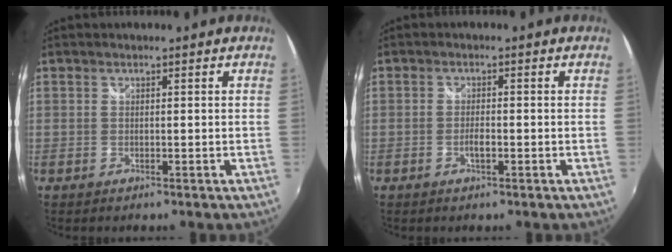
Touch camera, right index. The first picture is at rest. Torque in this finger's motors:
{"motor_torque": [0.02, -0.01, 0.04, 0.01]}